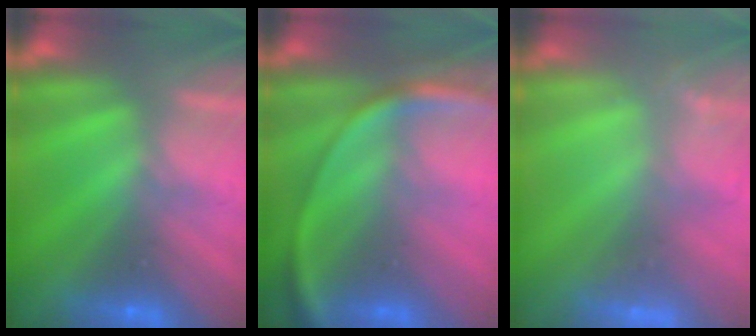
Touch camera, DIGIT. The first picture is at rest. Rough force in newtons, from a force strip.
{"total": 2.7}
{"total": 2.6}